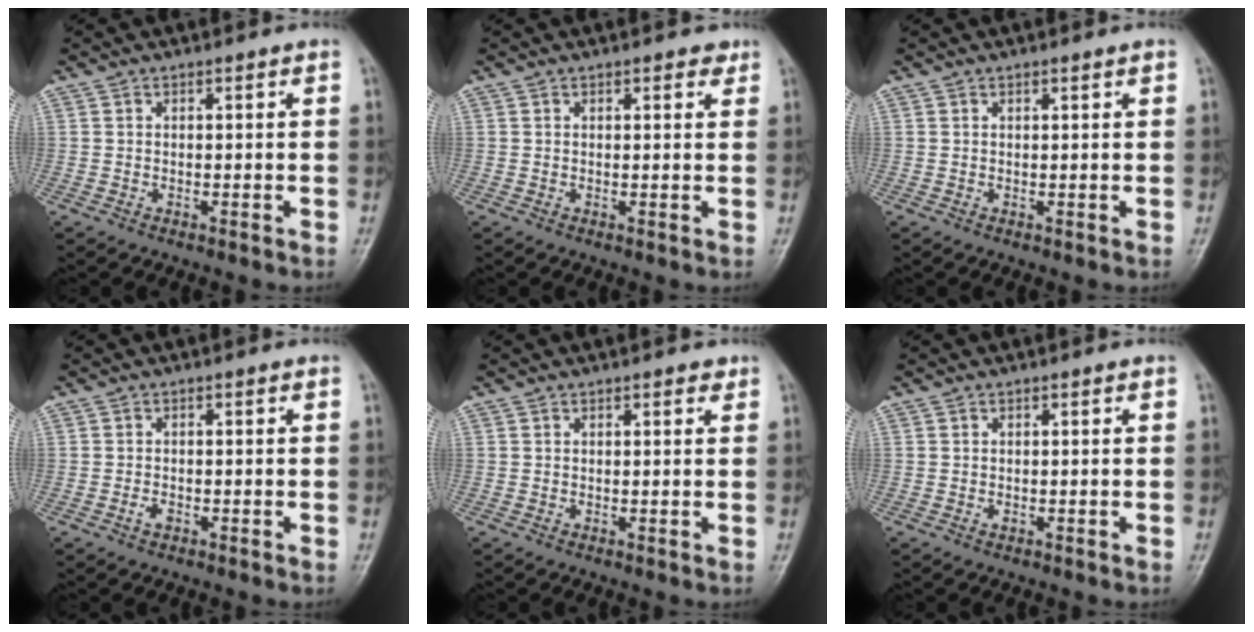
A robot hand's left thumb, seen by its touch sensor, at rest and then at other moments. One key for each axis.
{"total": 1.9, "fx": 1.2, "fy": 0.9, "fz": 1.1, "tx": -0.004, "ty": -0.004, "tz": 0.012}
{"total": 0.7, "fx": 0.5, "fy": 0.1, "fz": 0.5, "tx": -0.007, "ty": -0.001, "tz": 0.007}
{"total": 1.3, "fx": -0.6, "fy": 0.8, "fz": 0.8, "tx": -0.015, "ty": 0.002, "tz": -0.013}
{"total": 1.5, "fx": 0.9, "fy": 0.6, "fz": 0.9, "tx": -0.006, "ty": -0.003, "tz": 0.009}
{"total": 0.6, "fx": 0.0, "fy": 0.4, "fz": 0.5, "tx": -0.006, "ty": 0.000, "tz": 0.001}